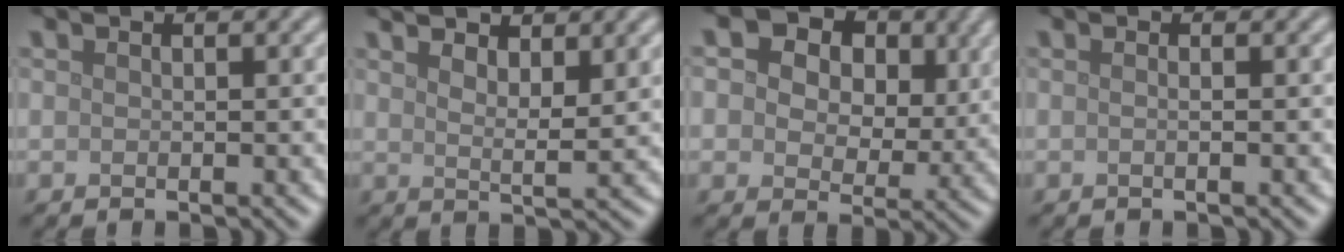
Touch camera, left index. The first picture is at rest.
{"total": 3.8, "force": [2.7, 1.0, 2.5], "torque": [-0.038, 0.002, 0.047]}
{"total": 12.3, "force": [5.5, 8.5, 7.0], "torque": [-0.097, 0.025, 0.070]}
{"total": 0.9, "force": [0.0, 0.4, 0.8], "torque": [-0.008, -0.009, -0.009]}